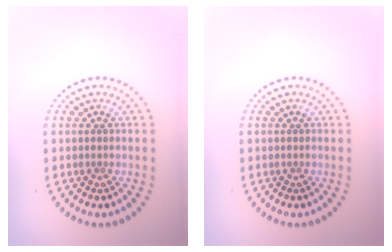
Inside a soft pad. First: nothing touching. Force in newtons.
{"total": 0.0}